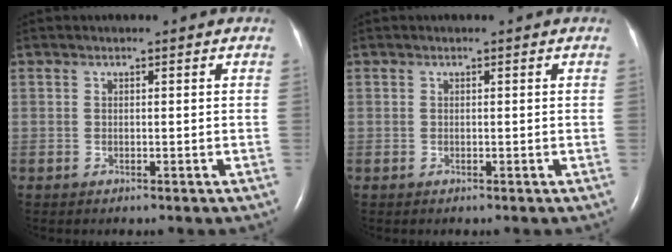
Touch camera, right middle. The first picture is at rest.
{"total": 0.0}